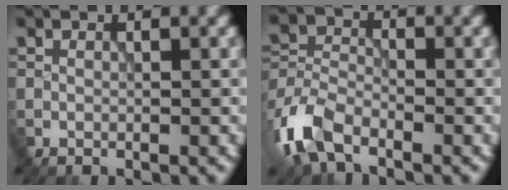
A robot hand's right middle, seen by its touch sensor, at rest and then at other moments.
{"total": 5.3, "force": [-3.6, 2.6, 2.9], "torque": [-0.065, -0.005, -0.083]}